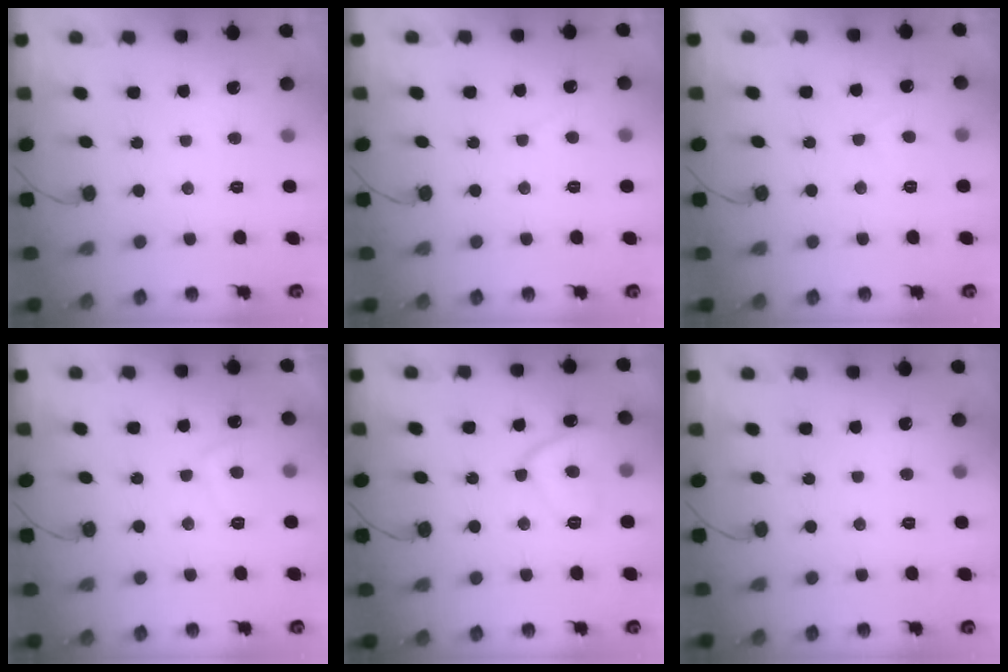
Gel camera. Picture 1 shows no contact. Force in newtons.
{"total": 2.3, "press": 2.3, "slide": 0.2}
{"total": 1.9, "press": 1.8, "slide": 0.4}
{"total": 4.7, "press": 4.6, "slide": 1.0}
{"total": 10.1, "press": 10.0, "slide": 1.1}
{"total": 0.0}